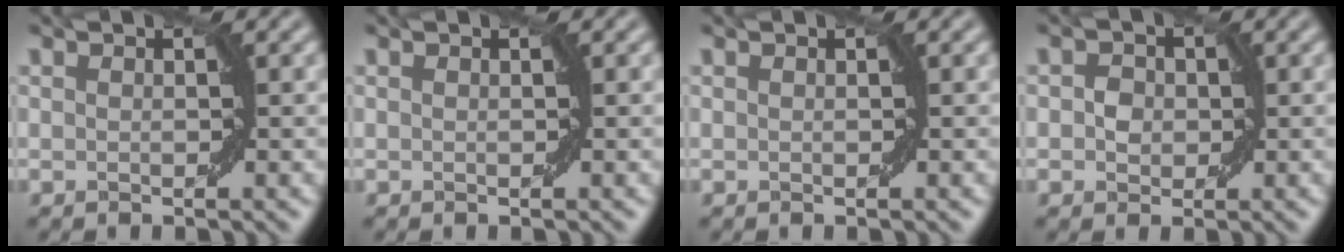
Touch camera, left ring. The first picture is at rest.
{"total": 0.0}
{"total": 0.0}
{"total": 1.7, "force": [0.0, 1.6, 0.8], "torque": [-0.012, 0.002, -0.004]}